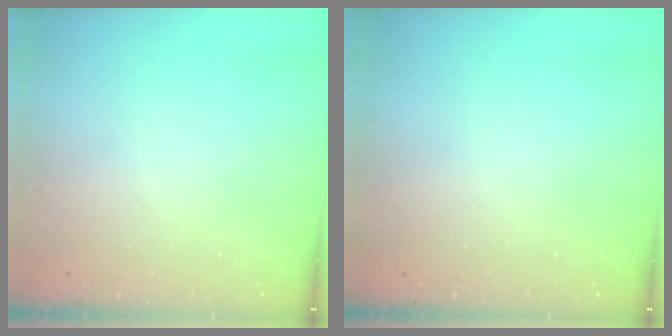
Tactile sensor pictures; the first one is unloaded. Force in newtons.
{"total": 0.0}